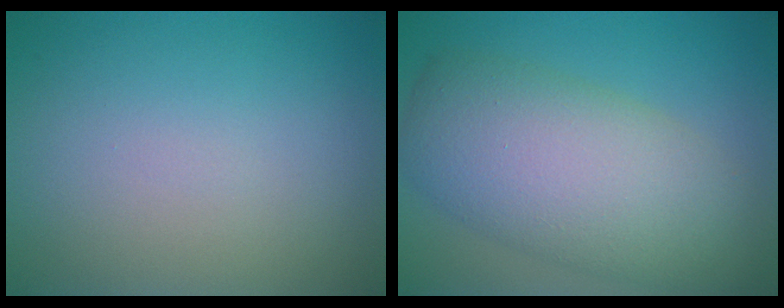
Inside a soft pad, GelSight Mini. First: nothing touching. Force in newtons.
{"total": 9.3, "press": 9.3, "slide": 0.3}